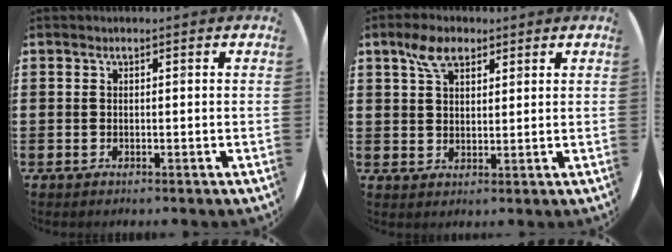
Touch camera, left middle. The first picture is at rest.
{"total": 4.9, "force": [3.2, 2.6, 2.7], "torque": [-0.053, 0.008, 0.057]}